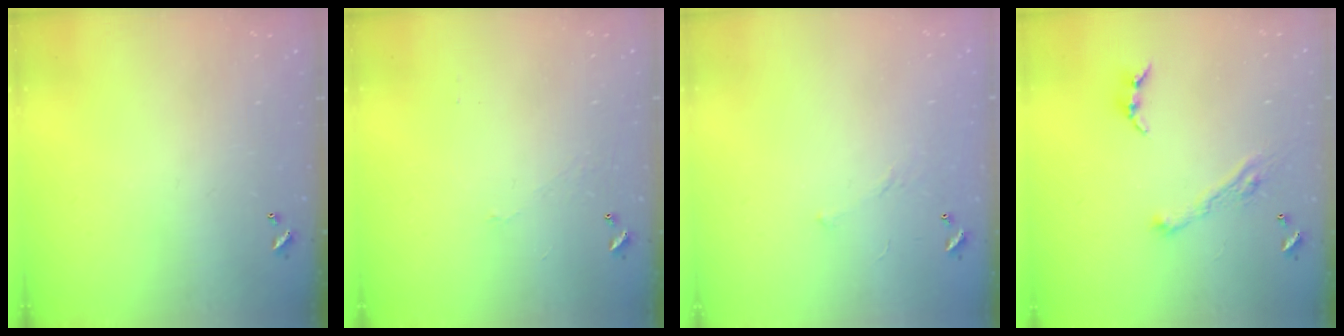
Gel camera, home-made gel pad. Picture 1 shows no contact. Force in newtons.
{"total": 0.0}
{"total": 7.0, "press": 7.0, "slide": 0.7}
{"total": 5.8, "press": 5.8, "slide": 0.9}